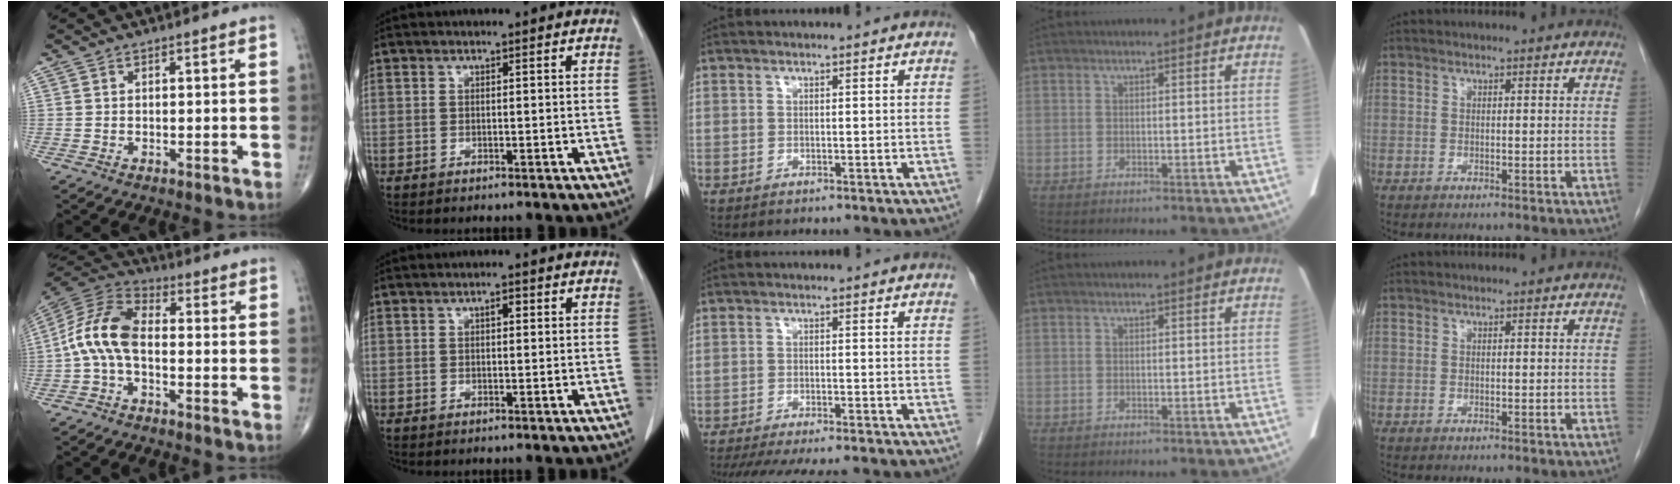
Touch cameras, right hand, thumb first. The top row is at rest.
{"thumb": {"total": 11.1, "force": [-1.5, 6.0, 9.2], "torque": [-0.186, 0.034, -0.041]}, "index": {"total": 1.2, "force": [0.4, 0.5, 1.0], "torque": [-0.016, 0.003, 0.004]}, "middle": {"total": 16.3, "force": [-14.2, 2.6, 7.4], "torque": [-0.145, -0.028, -0.192]}}